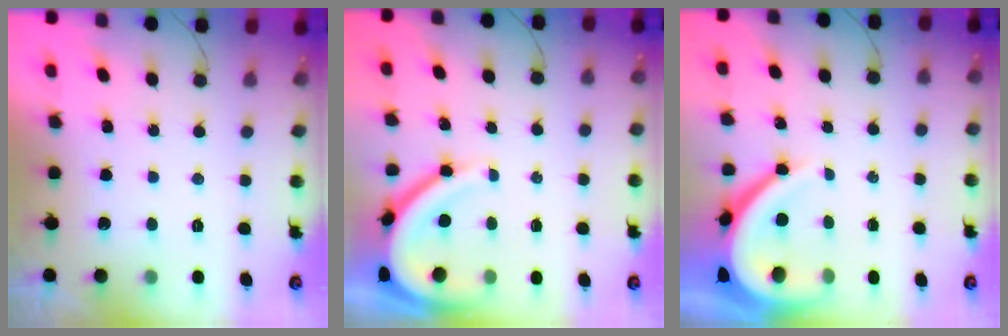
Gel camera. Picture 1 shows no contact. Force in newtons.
{"total": 9.7, "press": 9.6, "slide": 0.9}
{"total": 11.2, "press": 11.1, "slide": 1.4}